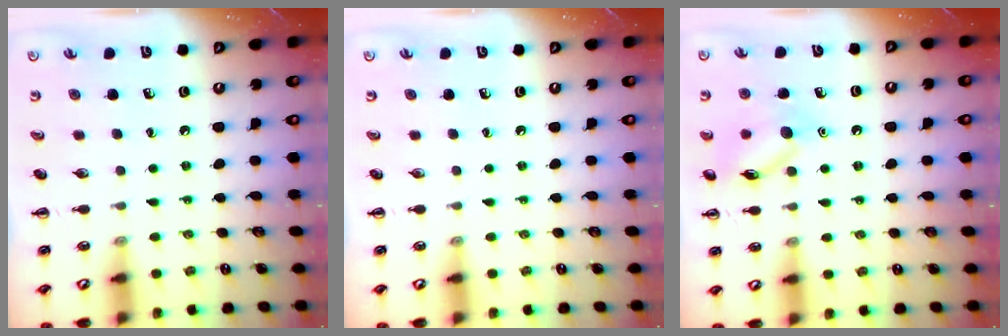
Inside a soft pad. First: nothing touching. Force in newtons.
{"total": 0.0}
{"total": 11.4, "press": 11.4, "slide": 0.6}